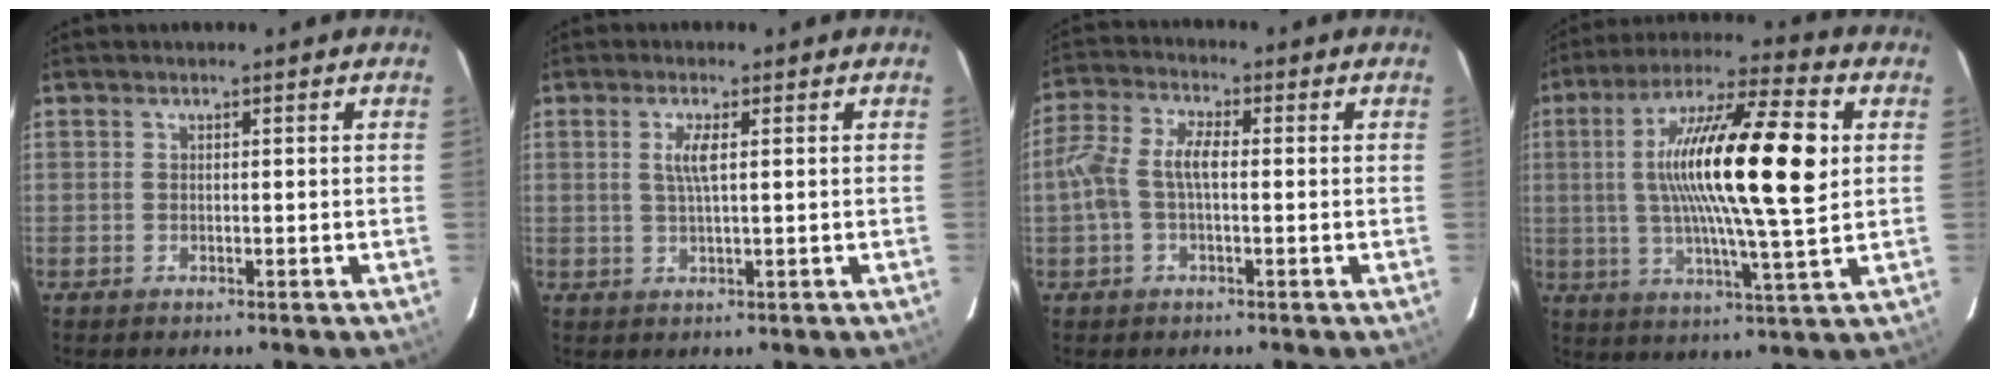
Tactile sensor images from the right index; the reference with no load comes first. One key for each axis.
{"total": 3.1, "fx": 0.8, "fy": 0.2, "fz": 2.9, "tx": -0.059, "ty": 0.000, "tz": 0.014}
{"total": 7.0, "fx": -0.4, "fy": 3.1, "fz": 6.3, "tx": -0.140, "ty": 0.017, "tz": -0.010}
{"total": 21.0, "fx": 3.4, "fy": 2.8, "fz": 20.5, "tx": -0.363, "ty": 0.014, "tz": 0.047}